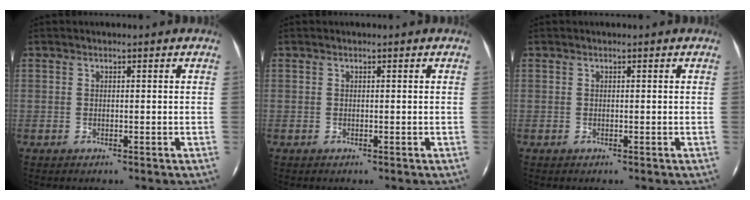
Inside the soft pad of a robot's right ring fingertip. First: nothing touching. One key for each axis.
{"total": 0.0}
{"total": 0.0}